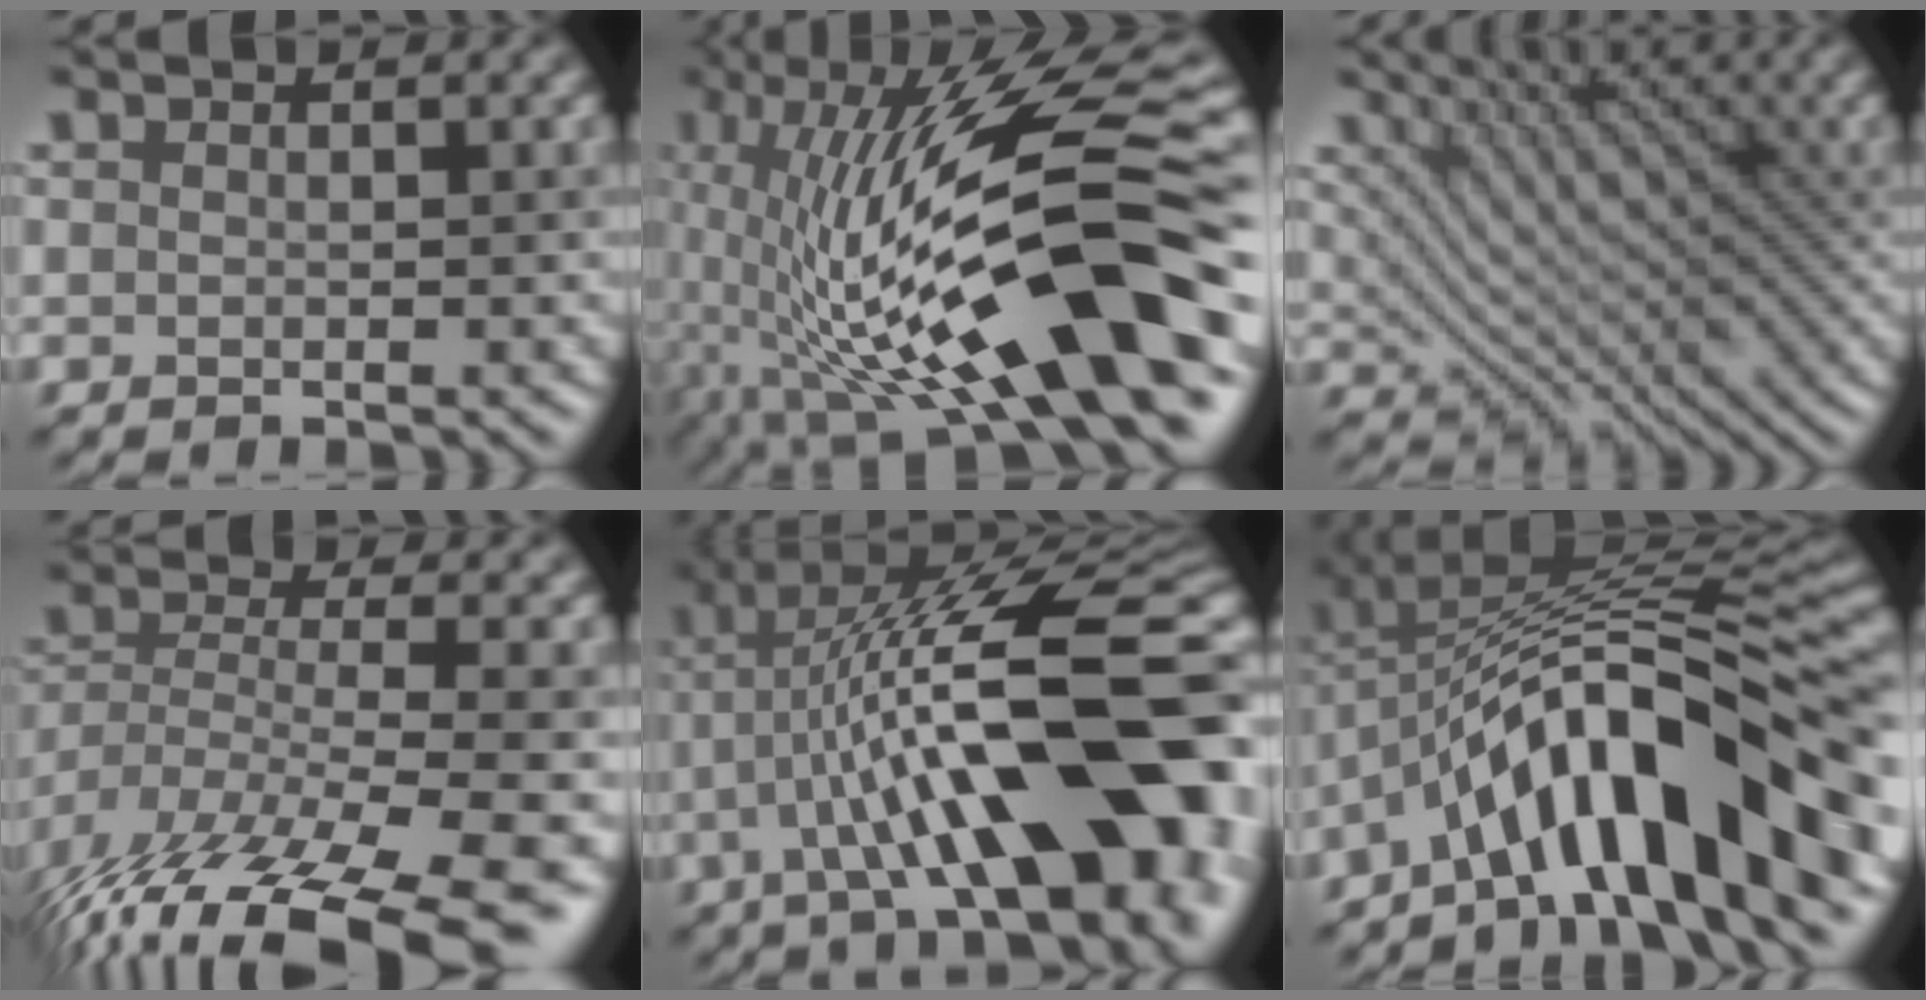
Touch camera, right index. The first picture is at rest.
{"total": 16.6, "force": [-3.3, 5.2, 15.4], "torque": [-0.273, 0.031, -0.068]}
{"total": 4.2, "force": [1.2, 3.6, 1.9], "torque": [-0.029, -0.003, 0.015]}
{"total": 14.1, "force": [-9.3, 4.5, 9.6], "torque": [-0.206, -0.032, -0.130]}
{"total": 14.5, "force": [-1.8, 4.6, 13.7], "torque": [-0.198, 0.023, -0.029]}
{"total": 12.9, "force": [-4.7, 4.0, 11.3], "torque": [-0.171, 0.024, -0.080]}